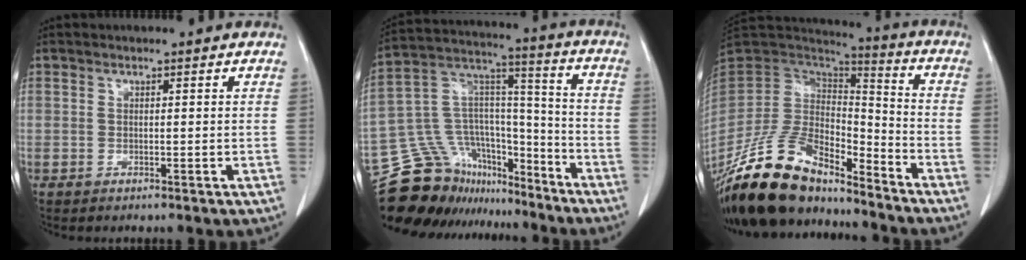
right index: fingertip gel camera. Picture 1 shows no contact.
{"total": 21.1, "force": [-17.8, 9.6, 6.0], "torque": [-0.125, 0.057, -0.294]}
{"total": 20.1, "force": [-16.5, 7.0, 9.2], "torque": [-0.188, 0.015, -0.304]}